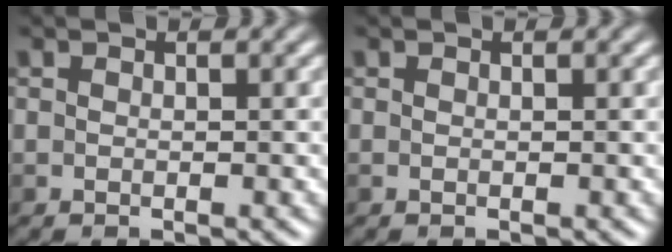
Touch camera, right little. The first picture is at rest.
{"total": 0.0}